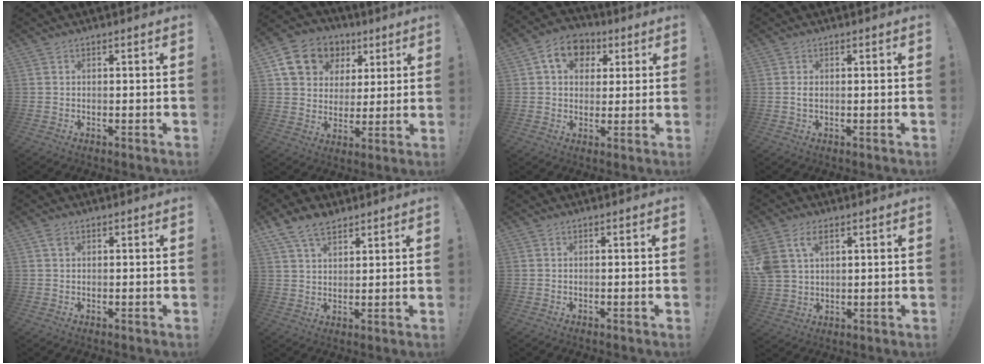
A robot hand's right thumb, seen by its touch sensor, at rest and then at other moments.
{"total": 14.1, "force": [6.5, 11.1, 5.6], "torque": [-0.080, -0.029, 0.132]}
{"total": 10.8, "force": [4.1, 8.3, 5.5], "torque": [-0.082, -0.004, 0.078]}
{"total": 1.1, "force": [0.0, 0.6, 0.9], "torque": [-0.013, 0.001, -0.002]}
{"total": 1.4, "force": [0.8, 0.8, 0.8], "torque": [-0.012, 0.000, 0.014]}
{"total": 8.4, "force": [5.8, 4.6, 4.1], "torque": [-0.073, -0.020, 0.112]}
{"total": 0.0}
{"total": 8.5, "force": [4.4, 5.6, 4.6], "torque": [-0.098, -0.016, 0.088]}